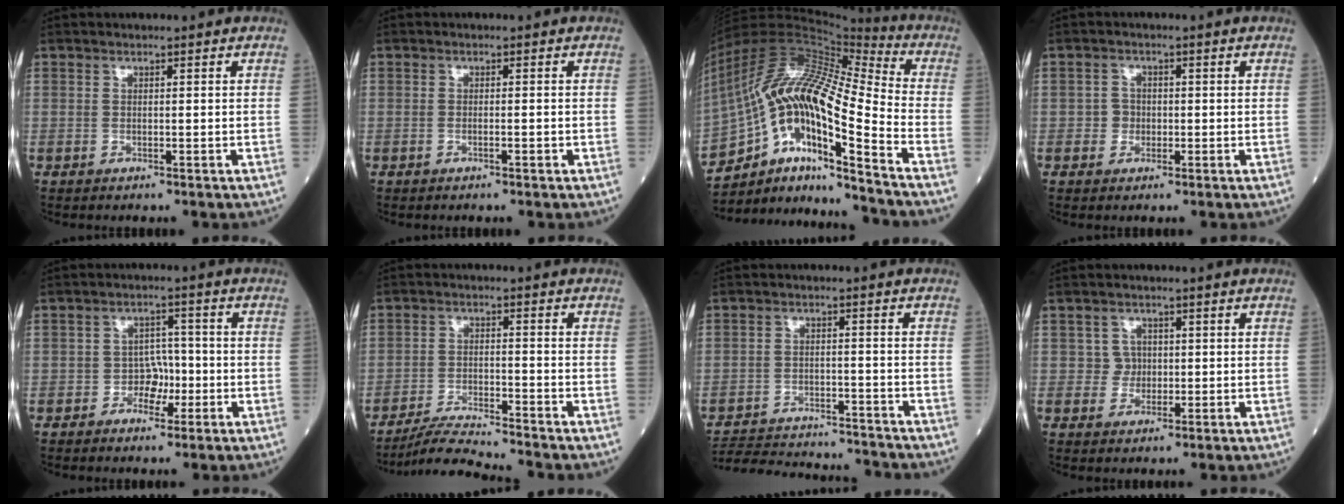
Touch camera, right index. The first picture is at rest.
{"total": 0.9, "force": [-0.5, 0.0, 0.8], "torque": [-0.016, 0.001, -0.007]}
{"total": 21.1, "force": [-11.1, 3.1, 17.7], "torque": [-0.339, 0.010, -0.193]}
{"total": 1.9, "force": [-0.4, 1.8, 0.5], "torque": [-0.001, 0.007, -0.009]}
{"total": 3.6, "force": [-1.4, 2.6, 2.0], "torque": [-0.022, 0.011, -0.027]}
{"total": 6.4, "force": [-6.1, -1.7, 1.1], "torque": [-0.025, -0.018, -0.112]}
{"total": 16.1, "force": [-15.5, 1.5, 4.1], "torque": [-0.084, -0.002, -0.223]}
{"total": 2.2, "force": [0.2, 2.2, 0.1], "torque": [0.006, 0.005, 0.001]}